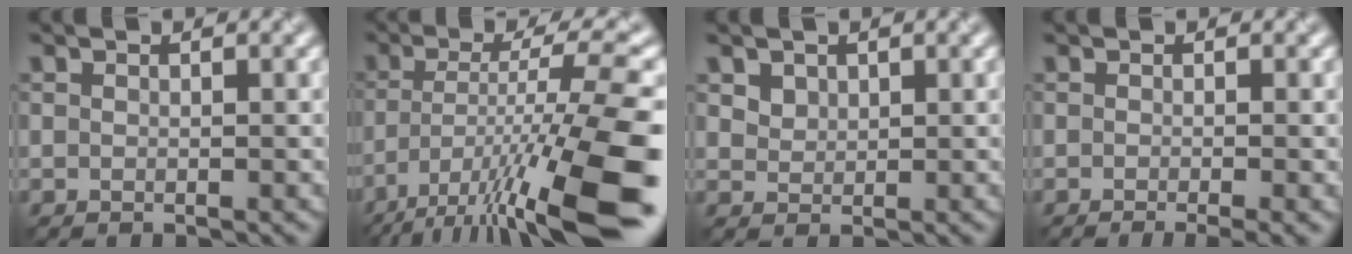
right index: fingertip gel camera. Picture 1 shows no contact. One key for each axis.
{"total": 14.5, "fx": -7.7, "fy": 2.8, "fz": 12.0, "tx": -0.204, "ty": 0.003, "tz": -0.126}
{"total": 1.9, "fx": 1.1, "fy": 1.3, "fz": 0.6, "tx": -0.018, "ty": -0.005, "tz": 0.032}
{"total": 2.9, "fx": -1.1, "fy": 0.9, "fz": 2.5, "tx": -0.024, "ty": -0.007, "tz": -0.017}